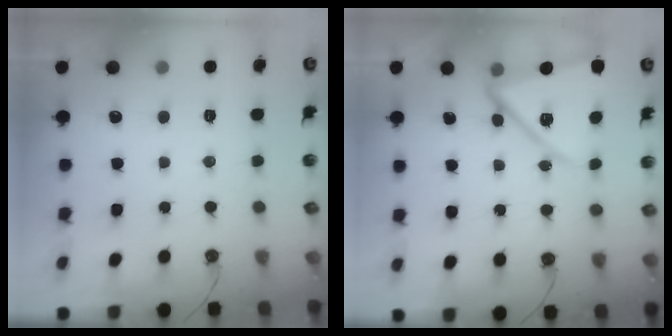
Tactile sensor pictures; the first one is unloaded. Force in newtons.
{"total": 13.0, "press": 12.9, "slide": 1.5}